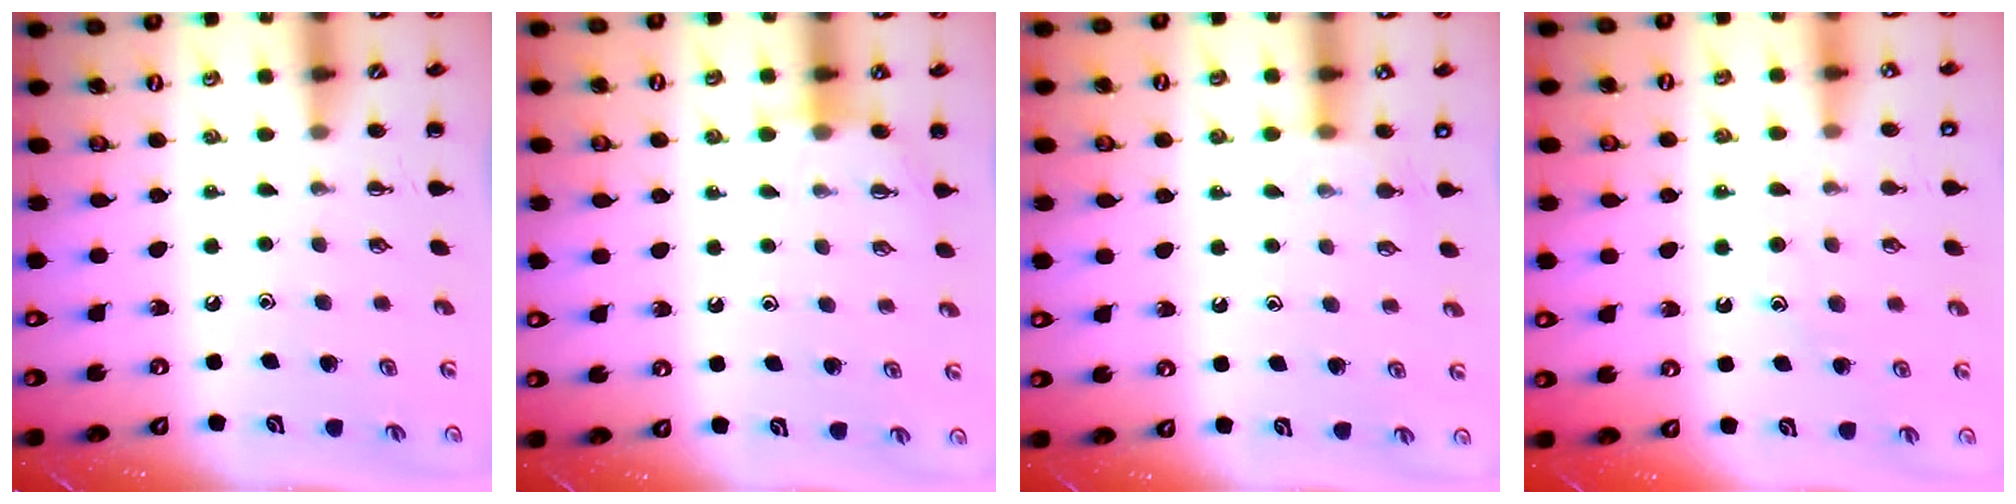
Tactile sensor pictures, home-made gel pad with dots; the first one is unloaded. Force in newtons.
{"total": 4.9, "press": 4.8, "slide": 1.0}
{"total": 4.4, "press": 4.2, "slide": 1.4}
{"total": 10.9, "press": 10.9, "slide": 1.0}